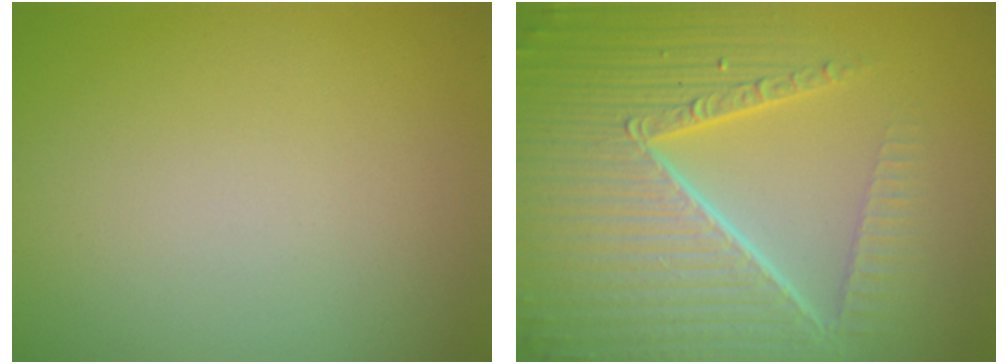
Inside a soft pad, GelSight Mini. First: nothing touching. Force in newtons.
{"total": 10.5, "press": 6.6, "slide": 8.2}